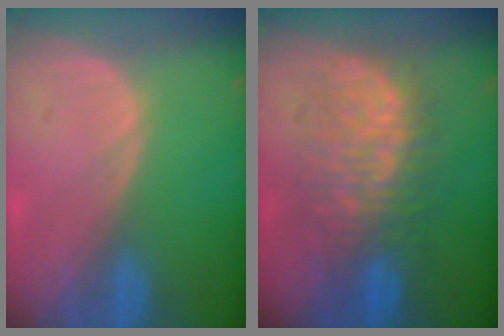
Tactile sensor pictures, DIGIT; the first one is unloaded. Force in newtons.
{"total": 9.5, "press": 9.5, "slide": 0.7}